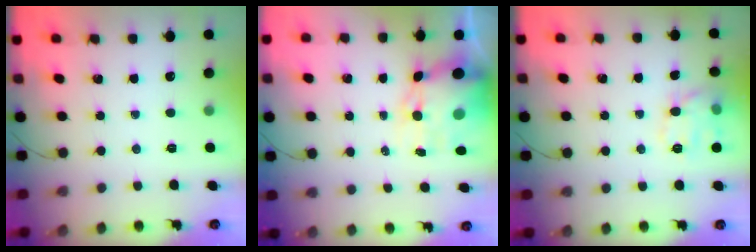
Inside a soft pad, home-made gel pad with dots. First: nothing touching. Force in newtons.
{"total": 10.2, "press": 9.8, "slide": 3.0}
{"total": 11.3, "press": 11.3, "slide": 0.3}